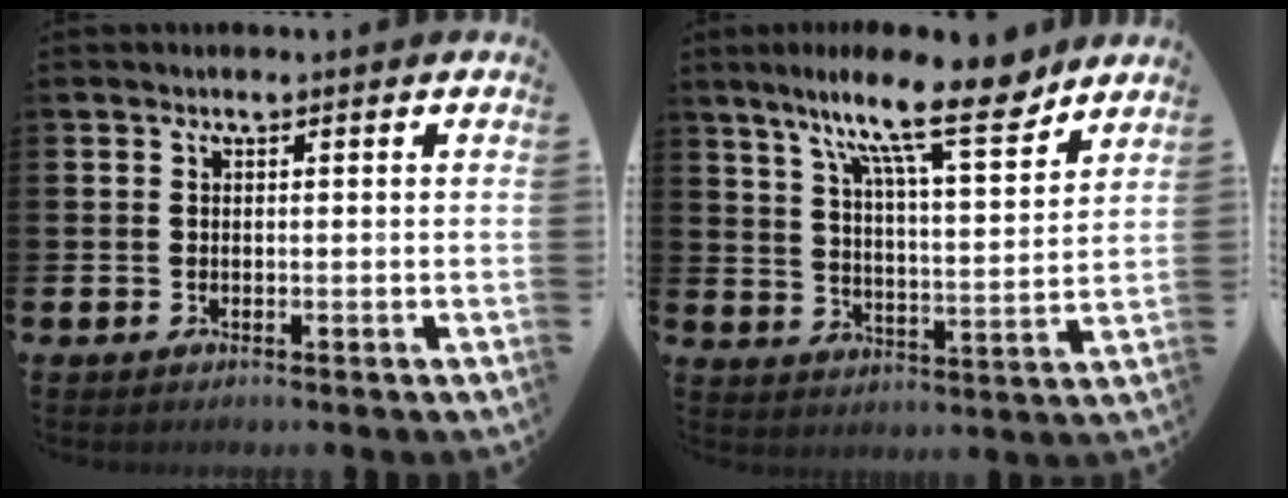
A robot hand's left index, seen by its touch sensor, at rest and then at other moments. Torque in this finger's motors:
{"motor_torque": [1.46, -0.68, 1.05, 0.13]}